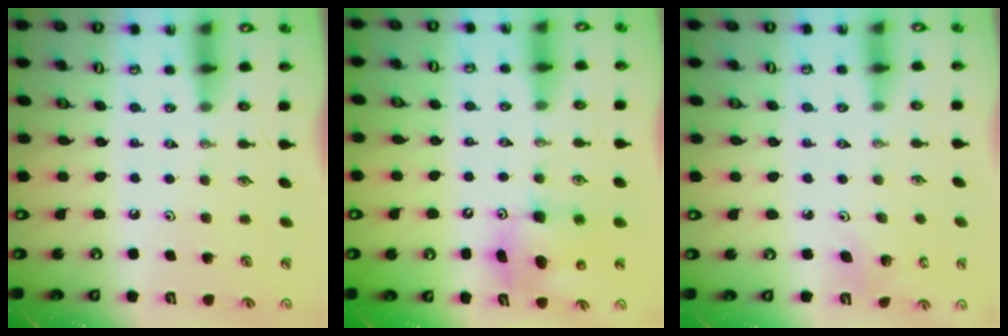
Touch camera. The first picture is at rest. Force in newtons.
{"total": 7.9, "press": 7.7, "slide": 2.0}
{"total": 3.4, "press": 3.4, "slide": 0.4}